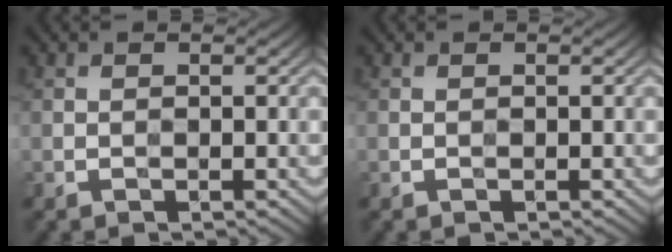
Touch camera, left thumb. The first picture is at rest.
{"total": 0.0}